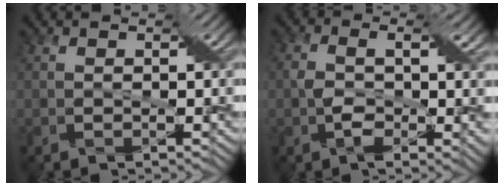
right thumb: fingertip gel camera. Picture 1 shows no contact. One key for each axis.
{"total": 4.3, "fx": -0.6, "fy": 2.0, "fz": 3.8, "tx": -0.072, "ty": -0.005, "tz": -0.013}